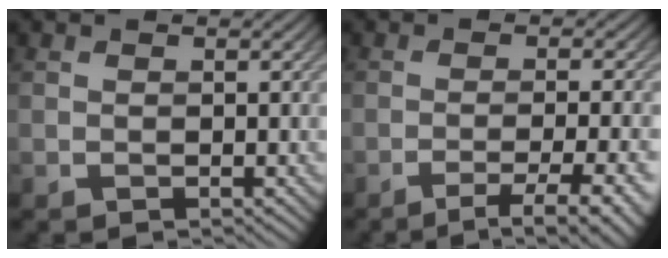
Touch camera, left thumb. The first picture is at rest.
{"total": 7.0, "force": [-3.9, 1.2, 5.7], "torque": [-0.087, 0.005, -0.053]}